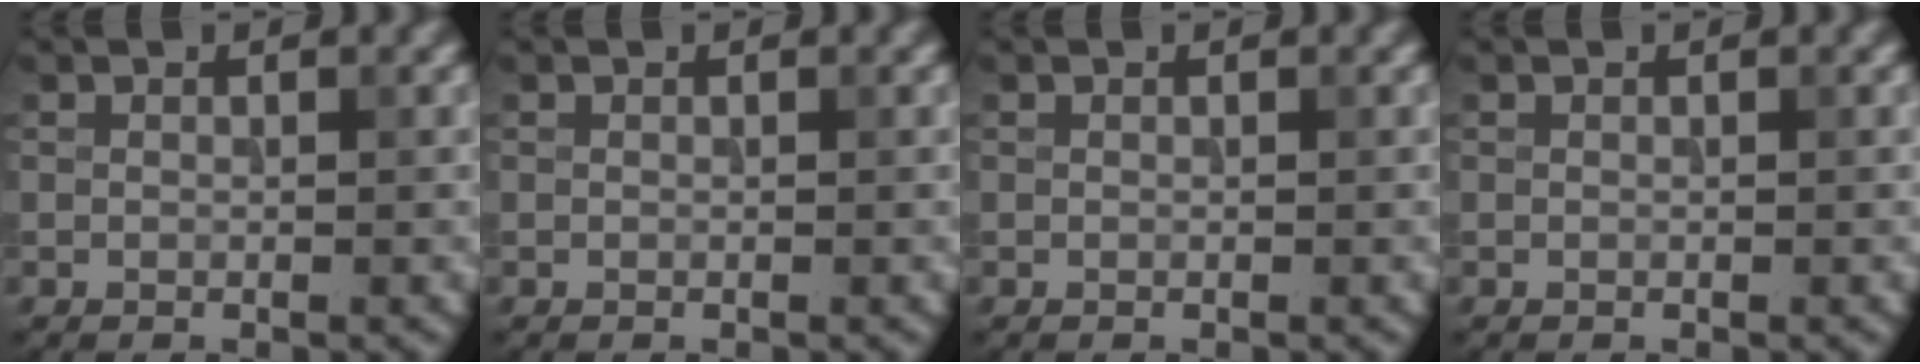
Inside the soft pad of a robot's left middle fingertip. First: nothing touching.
{"total": 0.0}
{"total": 0.0}
{"total": 0.0}